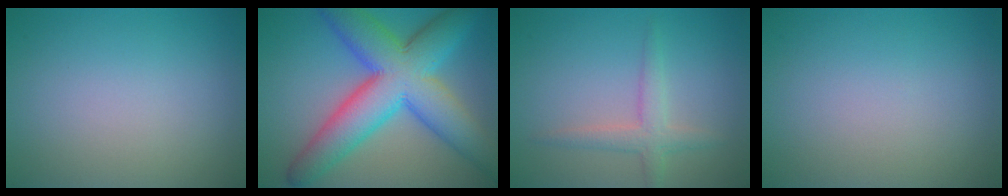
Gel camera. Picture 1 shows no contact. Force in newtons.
{"total": 11.3, "press": 11.3, "slide": 0.2}
{"total": 2.4, "press": 2.4, "slide": 0.1}
{"total": 0.0}